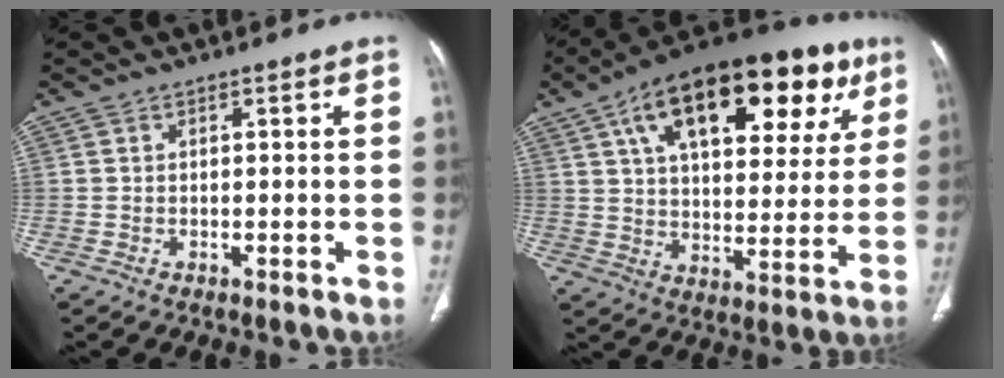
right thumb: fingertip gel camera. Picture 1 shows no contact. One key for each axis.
{"total": 28.3, "fx": 13.1, "fy": 13.5, "fz": 21.1, "tx": -0.282, "ty": 0.010, "tz": 0.195}